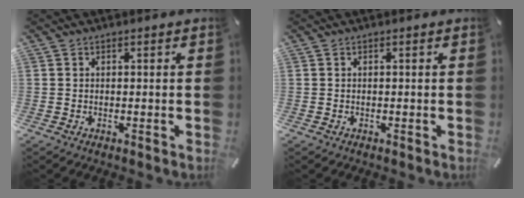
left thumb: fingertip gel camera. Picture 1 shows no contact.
{"total": 0.0}